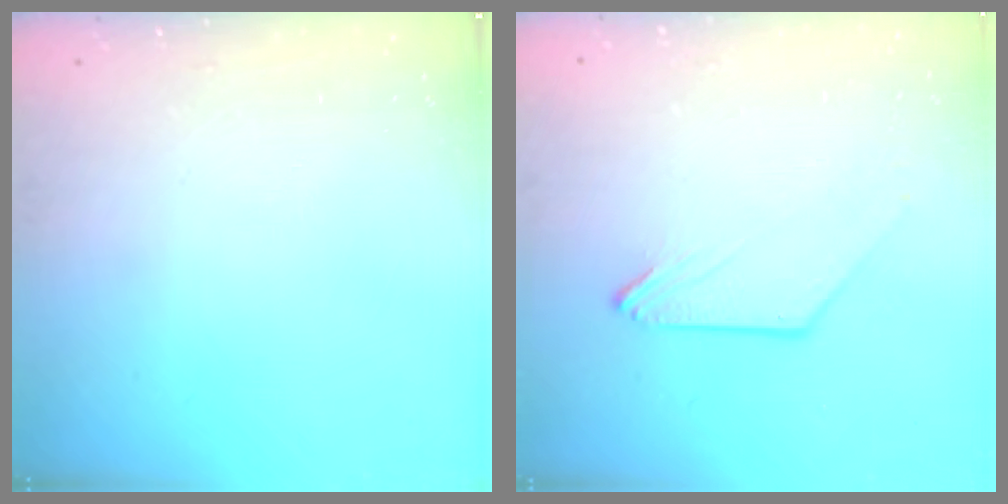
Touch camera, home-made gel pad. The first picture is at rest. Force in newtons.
{"total": 0.0}